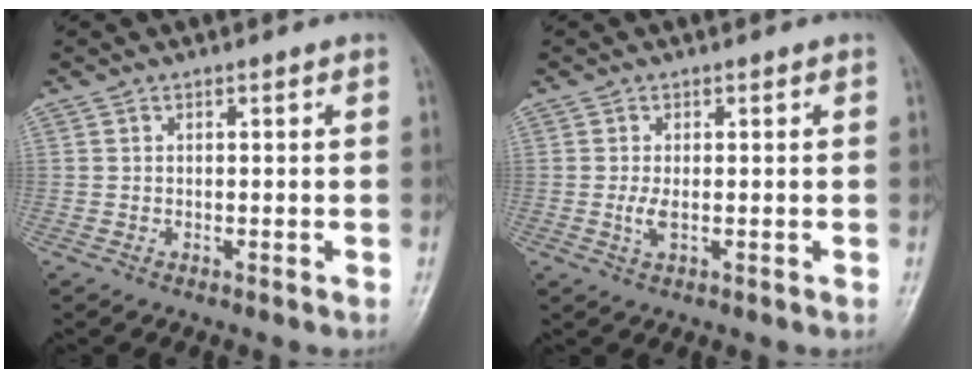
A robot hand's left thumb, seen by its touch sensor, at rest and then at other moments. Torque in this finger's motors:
{"motor_torque": [0.03, 0.04, 0.08, -0.01, 0.00]}